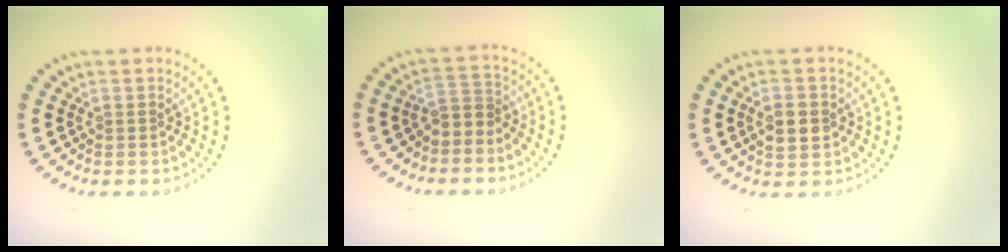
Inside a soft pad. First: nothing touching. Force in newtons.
{"total": 1.7, "press": 1.4, "slide": 1.0}
{"total": 2.6, "press": 2.6, "slide": 0.2}